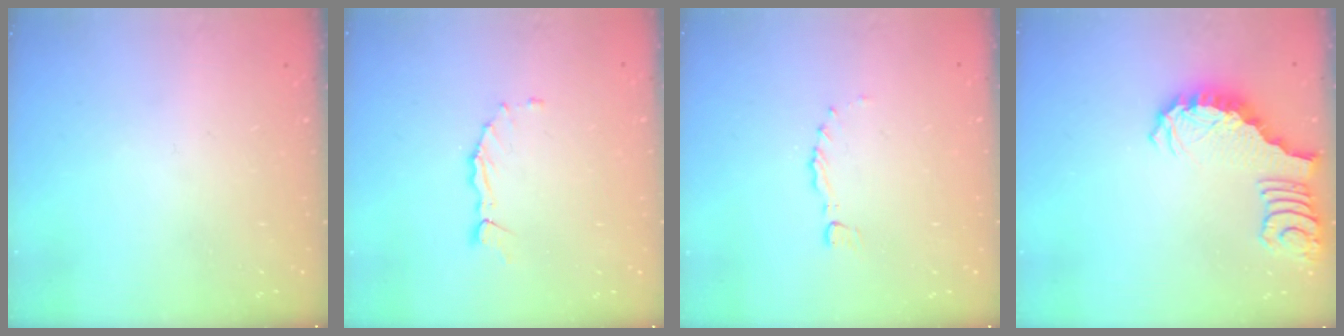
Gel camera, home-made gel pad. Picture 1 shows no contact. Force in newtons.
{"total": 1.0, "press": 1.0, "slide": 0.2}
{"total": 0.0}
{"total": 3.0, "press": 2.9, "slide": 0.5}